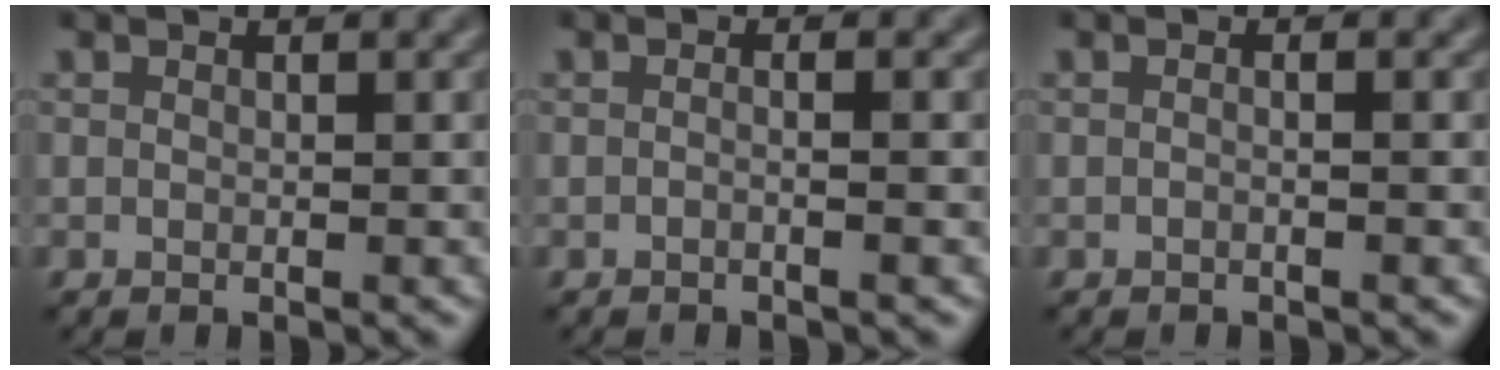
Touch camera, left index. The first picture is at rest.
{"total": 1.4, "force": [-0.3, 0.5, 1.3], "torque": [-0.010, -0.010, -0.013]}
{"total": 0.8, "force": [-0.2, 0.2, 0.7], "torque": [-0.014, -0.008, -0.006]}